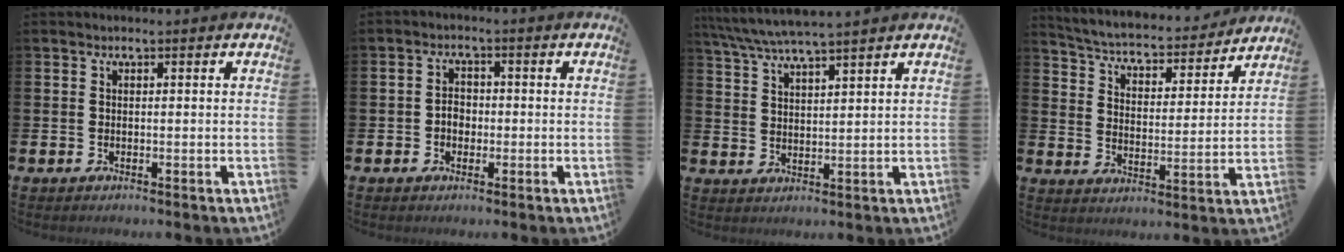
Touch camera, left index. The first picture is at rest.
{"total": 2.4, "force": [-0.6, 1.9, 1.4], "torque": [-0.015, 0.001, -0.016]}
{"total": 5.3, "force": [5.0, -0.2, 1.7], "torque": [-0.054, -0.022, 0.090]}
{"total": 4.7, "force": [4.4, 1.1, 1.1], "torque": [-0.048, -0.040, 0.068]}